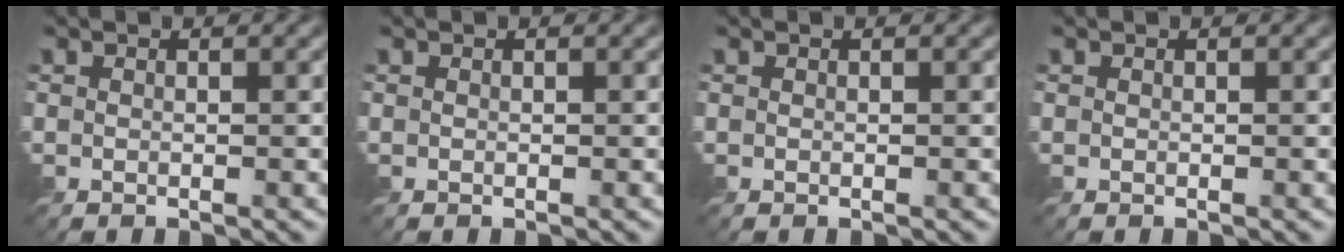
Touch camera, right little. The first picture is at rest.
{"total": 0.0}
{"total": 0.0}
{"total": 0.0}